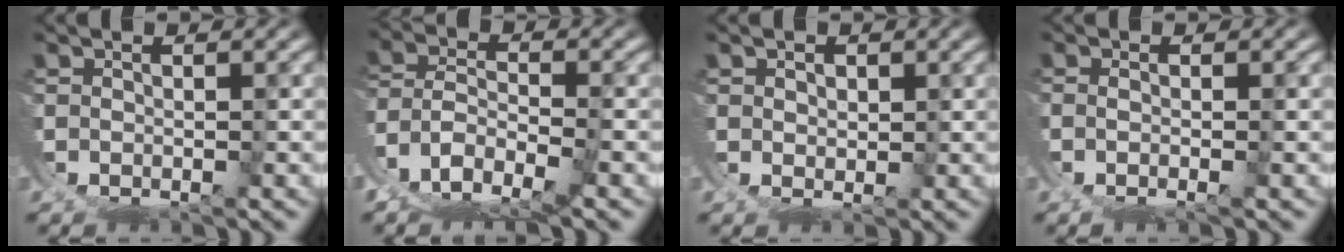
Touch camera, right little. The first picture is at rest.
{"total": 4.5, "force": [-1.2, 3.2, 3.0], "torque": [-0.066, -0.024, -0.011]}
{"total": 1.6, "force": [1.5, -0.6, -0.2], "torque": [0.006, -0.010, 0.032]}
{"total": 1.6, "force": [0.1, -0.5, 1.5], "torque": [-0.025, 0.001, 0.001]}